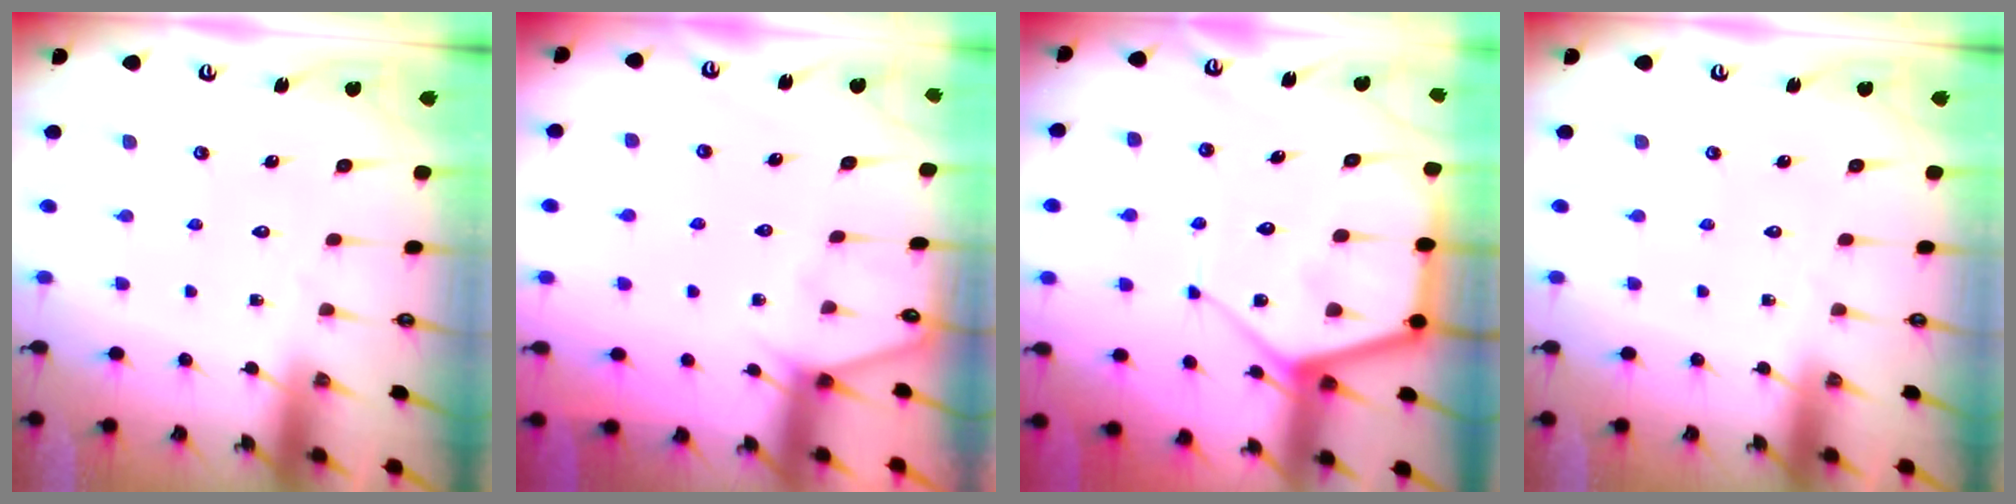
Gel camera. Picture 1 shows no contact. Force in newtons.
{"total": 2.9, "press": 2.9, "slide": 0.3}
{"total": 11.6, "press": 11.5, "slide": 1.0}
{"total": 0.0}